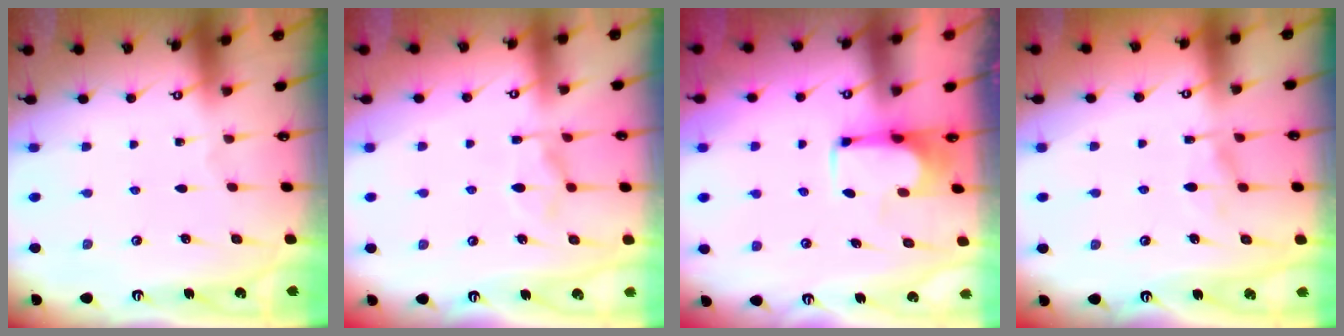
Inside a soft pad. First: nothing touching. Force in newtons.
{"total": 7.5, "press": 7.4, "slide": 1.1}
{"total": 0.9, "press": 0.3, "slide": 0.8}
{"total": 5.9, "press": 5.9, "slide": 0.7}